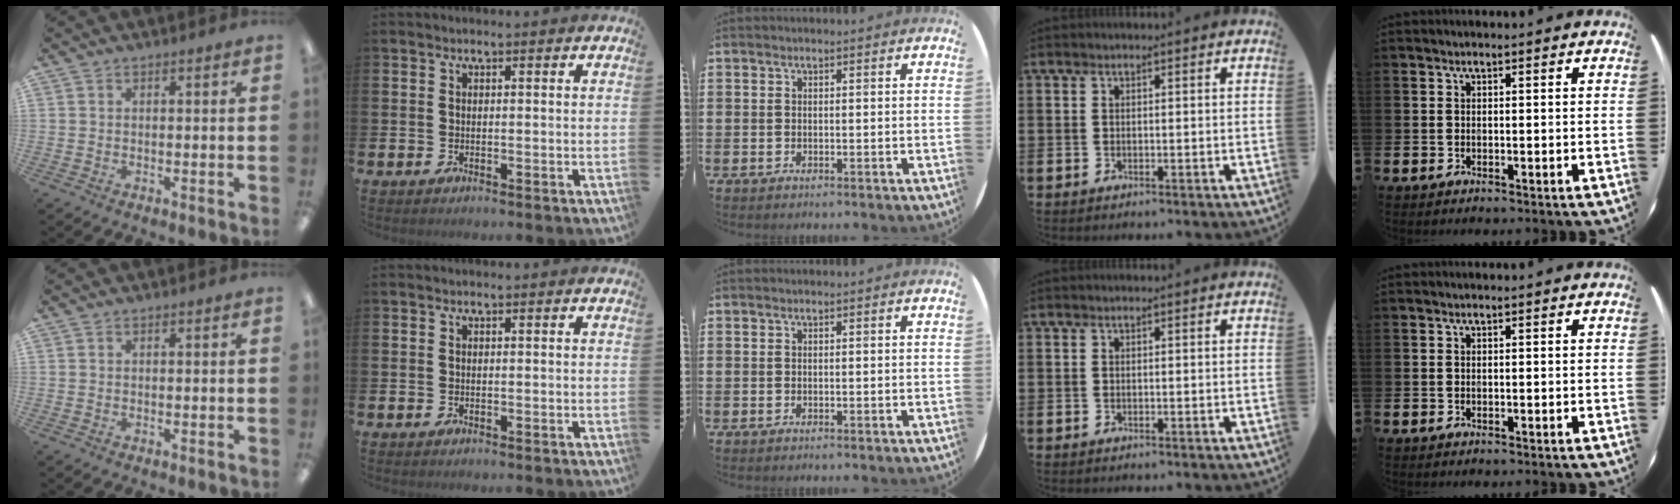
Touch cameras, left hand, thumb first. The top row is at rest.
{}